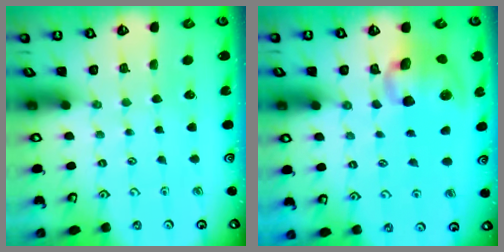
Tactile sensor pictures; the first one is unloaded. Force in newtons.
{"total": 11.1, "press": 11.0, "slide": 1.9}